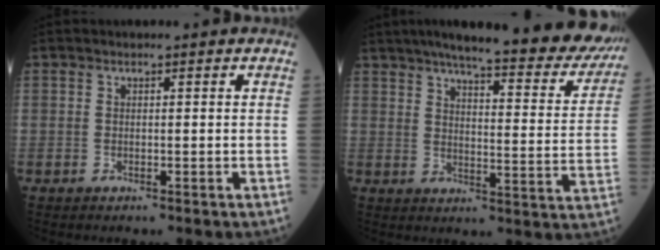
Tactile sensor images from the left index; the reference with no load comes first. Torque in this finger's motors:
{"motor_torque": [0.43, -0.85, 0.97, 0.20]}